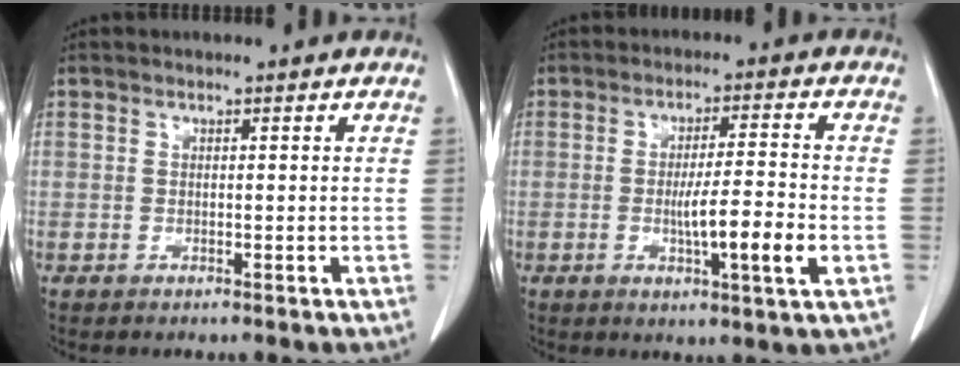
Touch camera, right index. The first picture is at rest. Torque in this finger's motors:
{"motor_torque": [0.88, -0.49, 0.46, 0.11]}